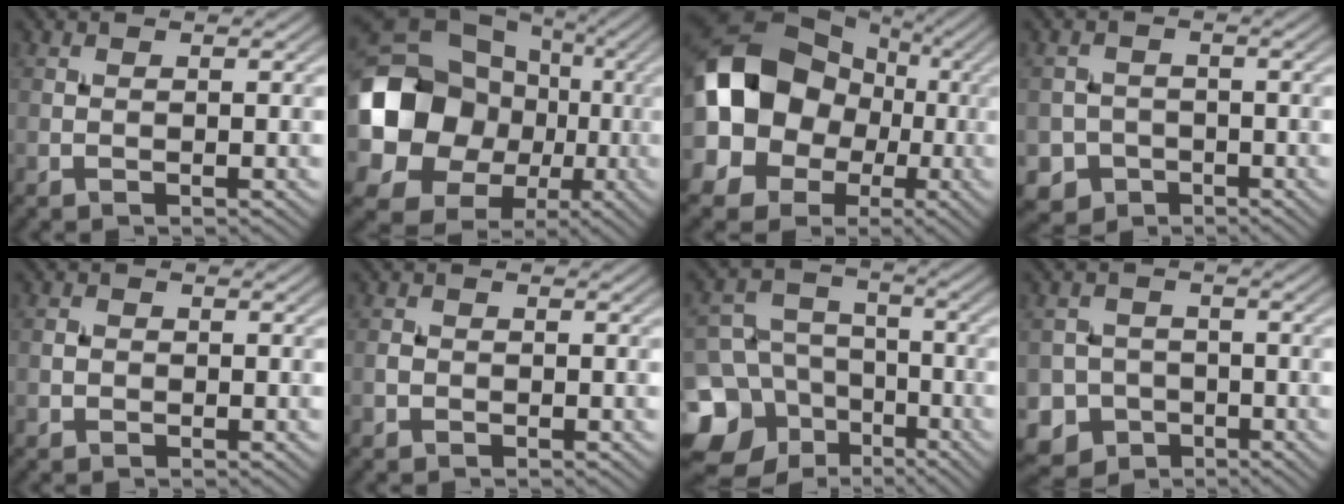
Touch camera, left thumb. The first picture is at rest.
{"total": 21.1, "force": [-0.3, 18.8, 9.5], "torque": [-0.233, -0.031, -0.025]}
{"total": 15.2, "force": [-0.4, 12.0, 9.2], "torque": [-0.194, 0.001, -0.017]}
{"total": 3.9, "force": [-1.9, 3.4, 0.6], "torque": [-0.010, -0.002, -0.044]}
{"total": 1.2, "force": [-0.3, 1.1, 0.3], "torque": [-0.004, -0.004, -0.010]}
{"total": 1.0, "force": [-0.4, 0.8, 0.3], "torque": [-0.005, -0.002, -0.012]}
{"total": 13.7, "force": [-5.9, 11.2, 5.2], "torque": [-0.164, -0.027, -0.115]}
{"total": 6.3, "force": [-3.1, 5.4, 1.2], "torque": [-0.020, -0.012, -0.070]}